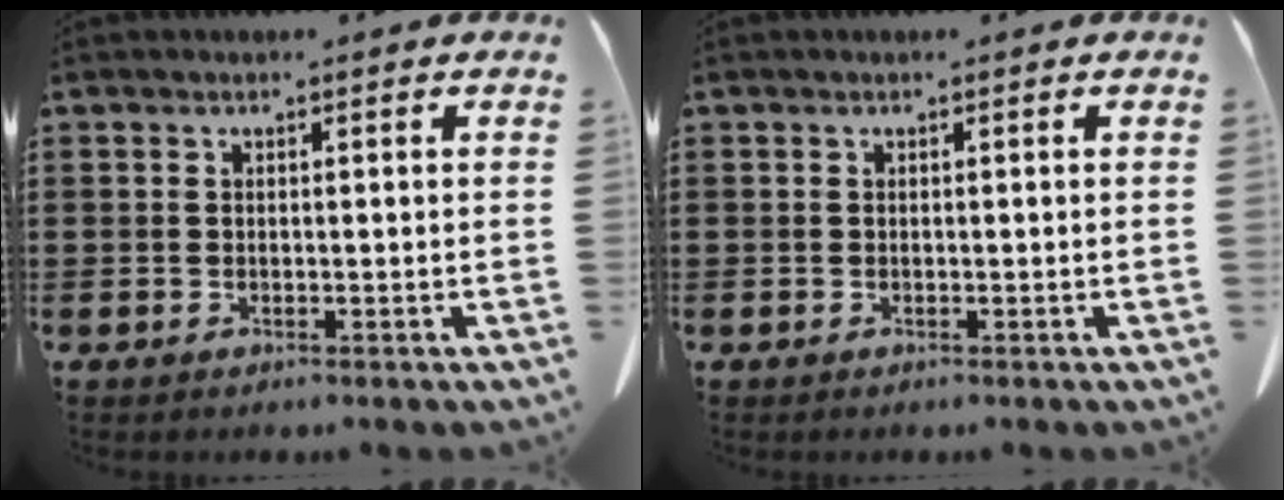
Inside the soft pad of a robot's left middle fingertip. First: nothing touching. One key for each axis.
{"total": 0.0}